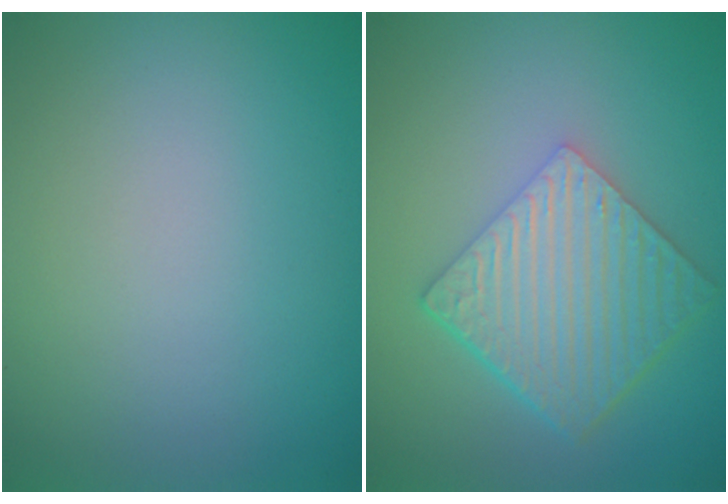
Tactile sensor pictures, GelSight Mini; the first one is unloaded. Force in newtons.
{"total": 6.4, "press": 4.4, "slide": 4.6}